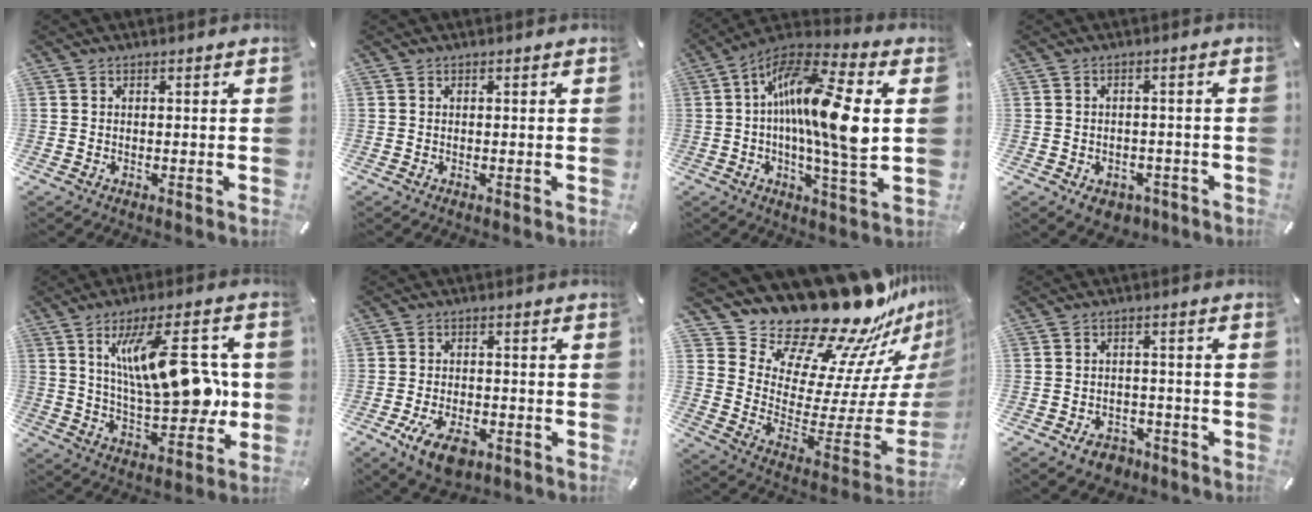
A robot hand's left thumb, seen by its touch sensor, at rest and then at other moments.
{"total": 0.0}
{"total": 17.6, "force": [1.9, 4.2, 17.0], "torque": [-0.304, -0.012, 0.017]}
{"total": 3.8, "force": [-2.1, 2.8, 1.6], "torque": [-0.030, 0.010, -0.036]}
{"total": 19.7, "force": [5.4, 7.5, 17.4], "torque": [-0.277, -0.012, 0.079]}
{"total": 7.9, "force": [-3.8, 4.5, 5.3], "torque": [-0.110, 0.013, -0.067]}
{"total": 25.4, "force": [22.6, 9.1, 7.0], "torque": [-0.089, -0.215, 0.412]}
{"total": 4.8, "force": [-3.1, 3.3, 1.7], "torque": [-0.035, 0.013, -0.057]}